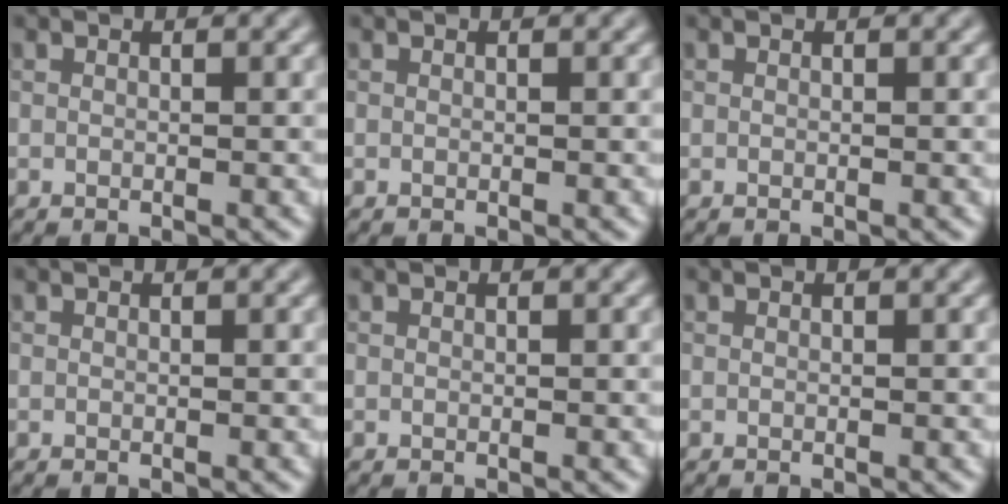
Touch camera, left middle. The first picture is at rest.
{"total": 0.0}
{"total": 0.0}
{"total": 0.0}
{"total": 0.0}
{"total": 0.0}